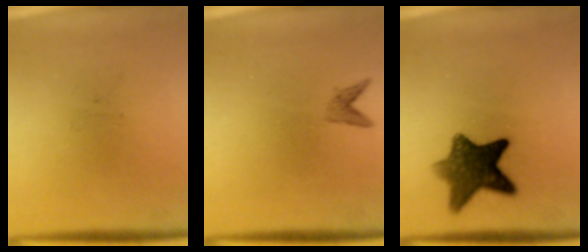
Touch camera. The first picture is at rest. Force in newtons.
{"total": 1.1}
{"total": 9.6}